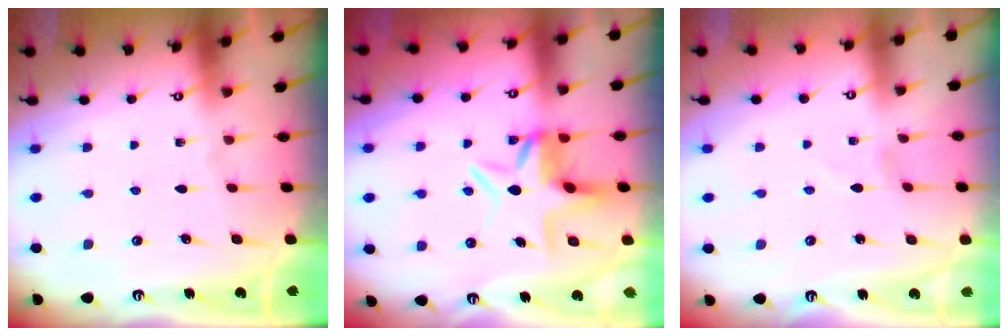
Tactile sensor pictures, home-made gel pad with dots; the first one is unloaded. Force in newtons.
{"total": 7.2, "press": 6.7, "slide": 2.7}
{"total": 1.3, "press": 1.3, "slide": 0.1}